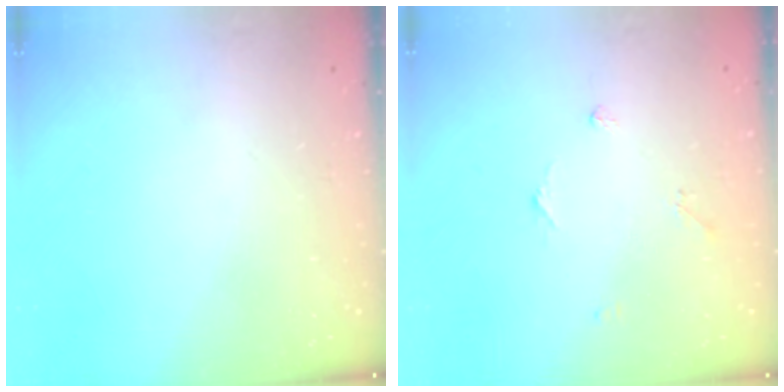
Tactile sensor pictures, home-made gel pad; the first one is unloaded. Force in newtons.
{"total": 2.8, "press": 2.8, "slide": 0.4}